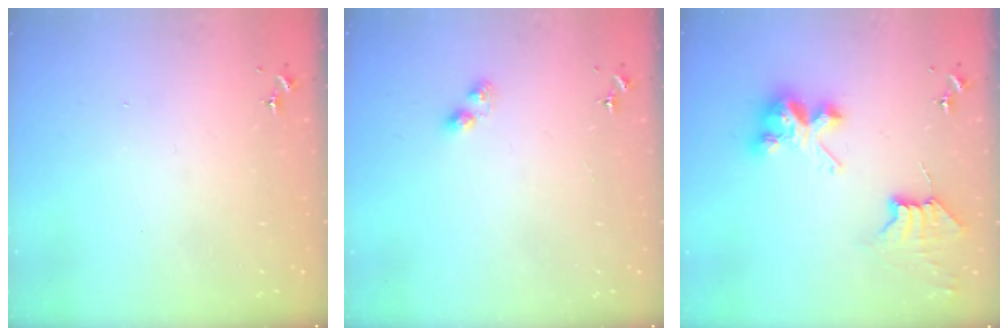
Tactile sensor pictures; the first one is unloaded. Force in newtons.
{"total": 3.4, "press": 3.3, "slide": 0.4}
{"total": 8.9, "press": 8.8, "slide": 0.6}